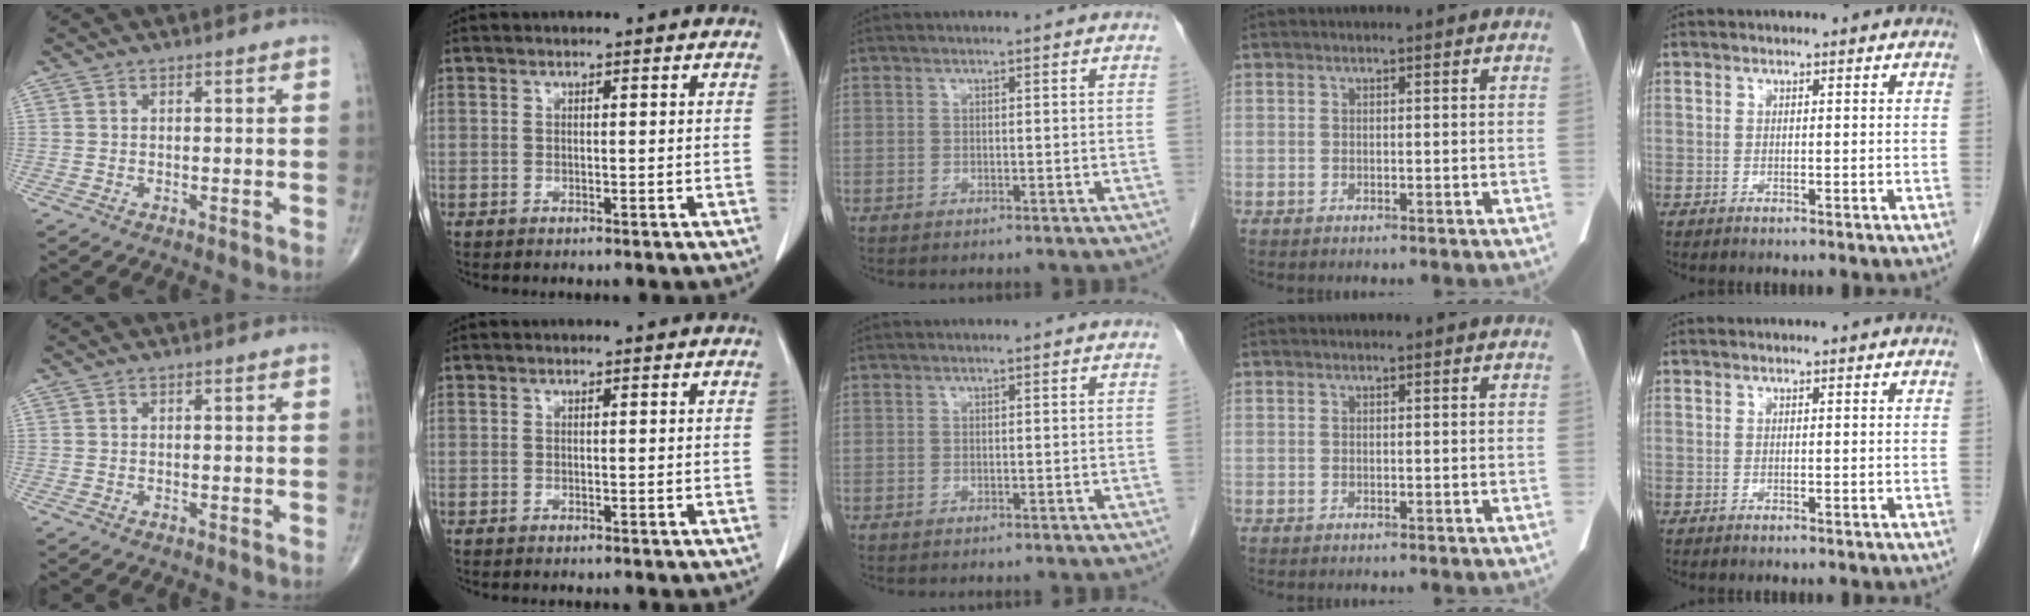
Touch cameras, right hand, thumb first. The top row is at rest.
{}